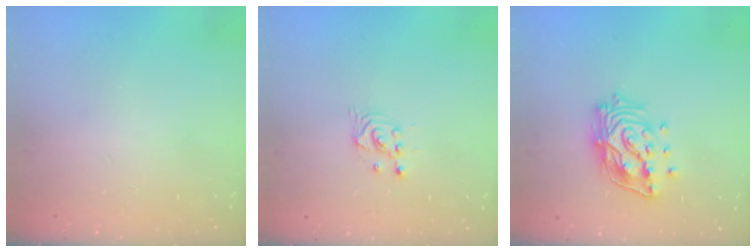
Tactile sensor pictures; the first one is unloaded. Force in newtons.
{"total": 2.4, "press": 2.3, "slide": 0.2}
{"total": 16.0, "press": 15.9, "slide": 2.0}